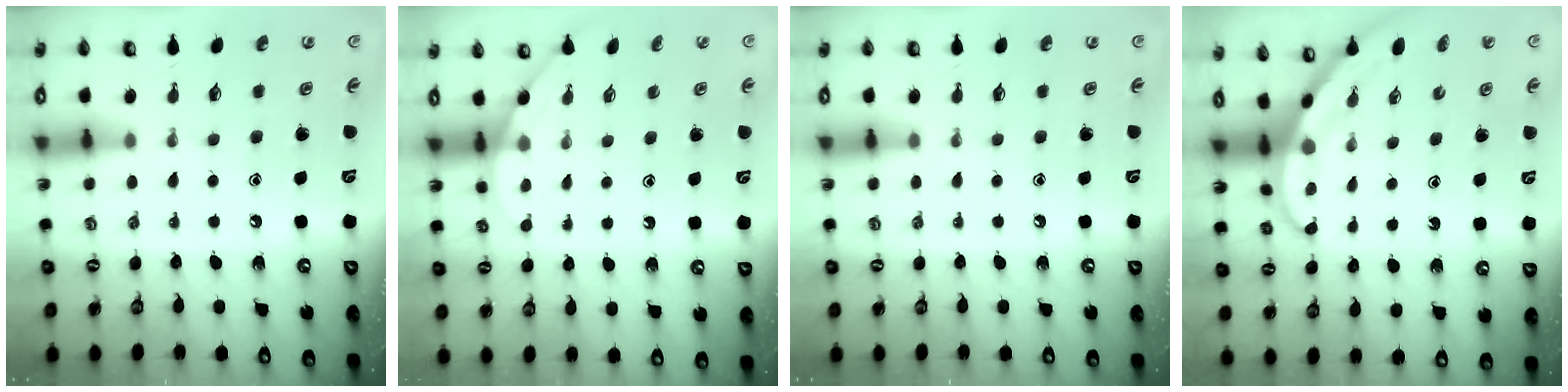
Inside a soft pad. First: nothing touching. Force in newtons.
{"total": 2.6, "press": 2.6, "slide": 0.2}
{"total": 0.0}
{"total": 3.1, "press": 3.1, "slide": 0.1}